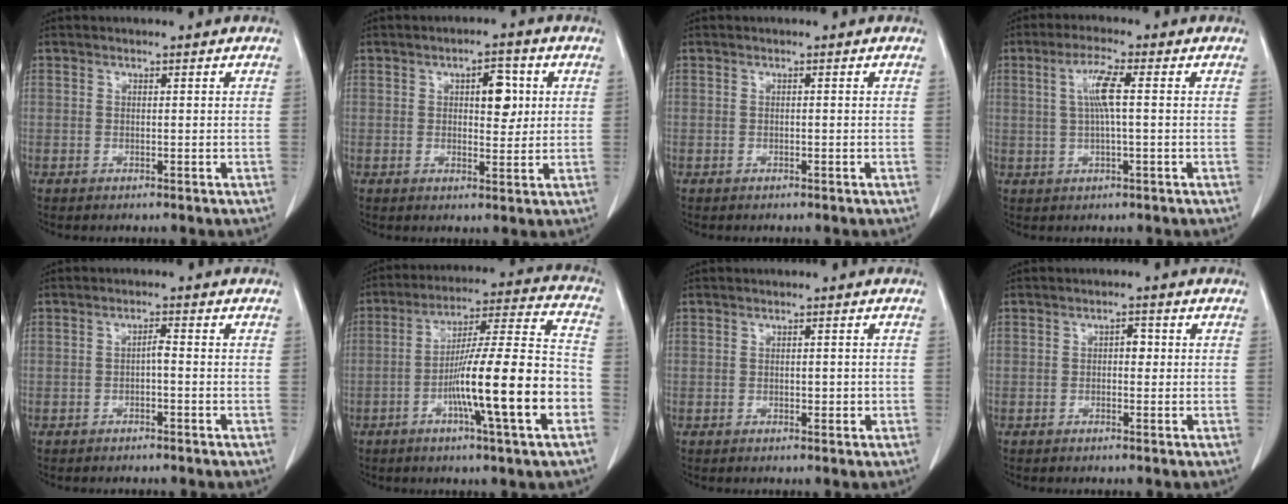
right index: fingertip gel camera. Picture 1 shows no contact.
{"total": 5.2, "force": [1.6, 2.4, 4.3], "torque": [-0.058, 0.007, 0.026]}
{"total": 0.0}
{"total": 5.1, "force": [1.0, 0.3, 5.0], "torque": [-0.101, 0.007, 0.020]}
{"total": 1.3, "force": [-0.2, 0.3, 1.2], "torque": [-0.017, 0.005, -0.003]}
{"total": 17.9, "force": [-5.5, 0.3, 17.0], "torque": [-0.269, 0.005, -0.088]}
{"total": 1.3, "force": [0.0, 0.7, 1.1], "torque": [-0.012, 0.000, 0.006]}
{"total": 1.8, "force": [0.3, 1.0, 1.4], "torque": [-0.015, 0.007, 0.004]}